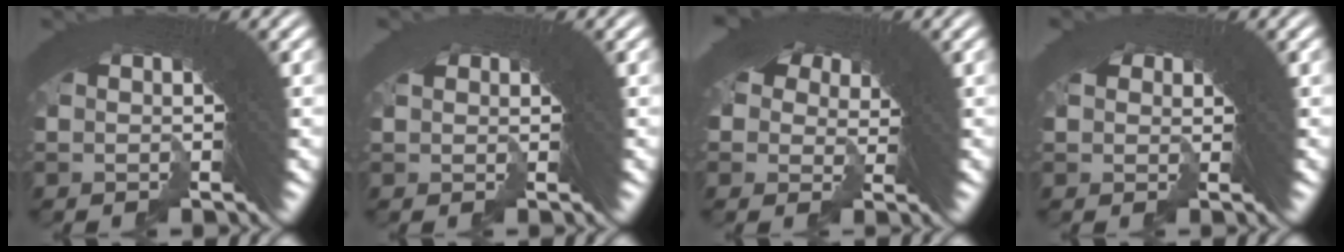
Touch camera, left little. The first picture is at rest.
{"total": 0.0}
{"total": 5.8, "force": [-0.1, 5.5, 2.0], "torque": [-0.040, -0.019, 0.001]}
{"total": 1.6, "force": [-0.3, 1.5, -0.2], "torque": [0.006, -0.015, 0.001]}